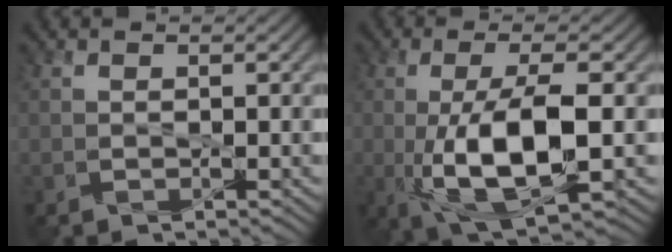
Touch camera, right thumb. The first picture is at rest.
{"total": 10.4, "force": [-2.1, 3.0, 9.7], "torque": [-0.180, 0.000, -0.029]}